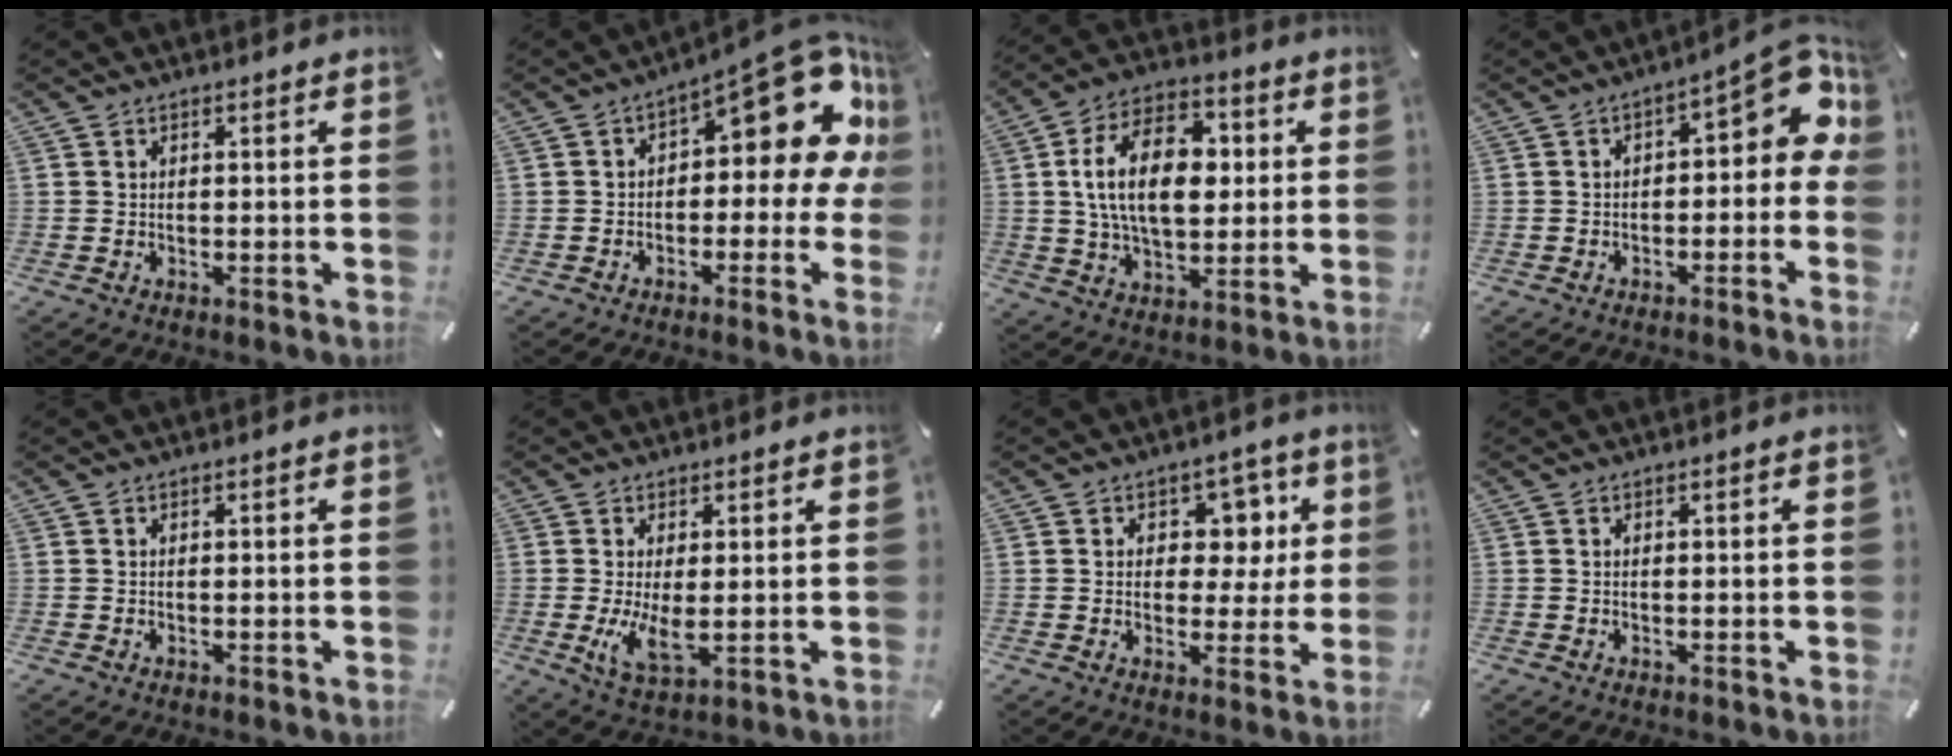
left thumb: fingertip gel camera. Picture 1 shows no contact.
{"total": 14.7, "force": [6.9, 6.6, 11.1], "torque": [-0.137, -0.058, 0.113]}
{"total": 17.6, "force": [1.9, 10.9, 13.7], "torque": [-0.253, 0.009, 0.029]}
{"total": 9.9, "force": [2.5, 4.8, 8.3], "torque": [-0.096, -0.023, 0.040]}
{"total": 0.0}
{"total": 6.9, "force": [0.3, 3.0, 6.2], "torque": [-0.127, -0.020, 0.002]}
{"total": 8.1, "force": [2.1, 6.9, 3.6], "torque": [-0.037, -0.011, 0.033]}
{"total": 0.0}